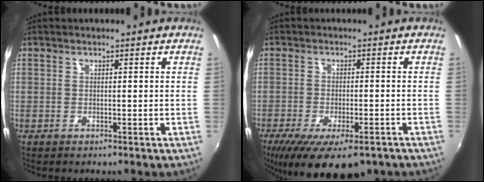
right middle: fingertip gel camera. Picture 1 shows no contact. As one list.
[{"total": 14.5, "force": [-9.7, 5.3, 9.5], "torque": [-0.187, -0.049, -0.144]}]